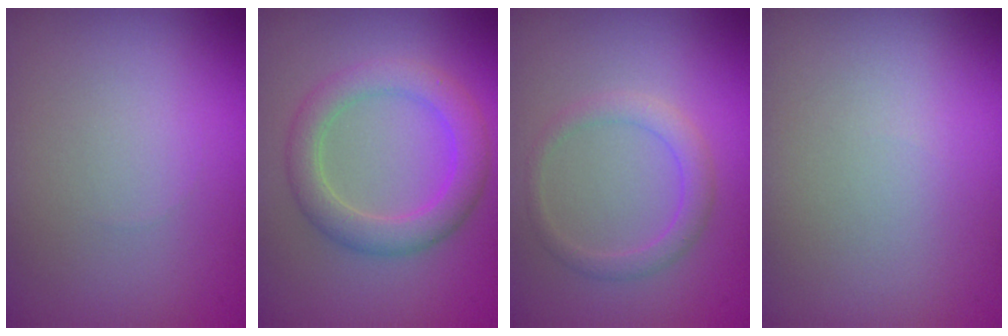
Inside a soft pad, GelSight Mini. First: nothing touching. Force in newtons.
{"total": 4.0, "press": 4.0, "slide": 0.3}
{"total": 2.0, "press": 2.0, "slide": 0.1}
{"total": 0.0}